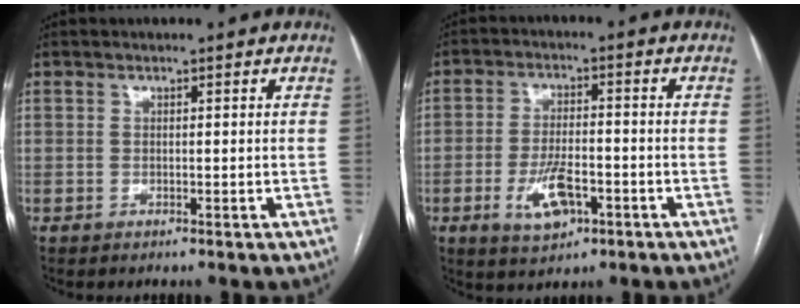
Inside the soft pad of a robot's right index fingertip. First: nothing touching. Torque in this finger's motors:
{"motor_torque": [-0.05, -0.10, 0.11, 0.01]}